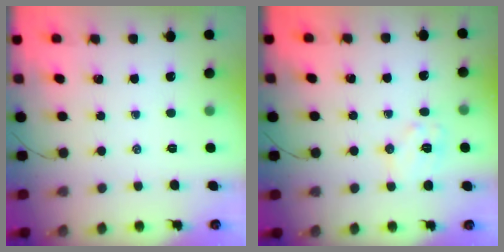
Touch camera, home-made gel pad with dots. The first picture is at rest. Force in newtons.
{"total": 8.4, "press": 8.3, "slide": 0.7}